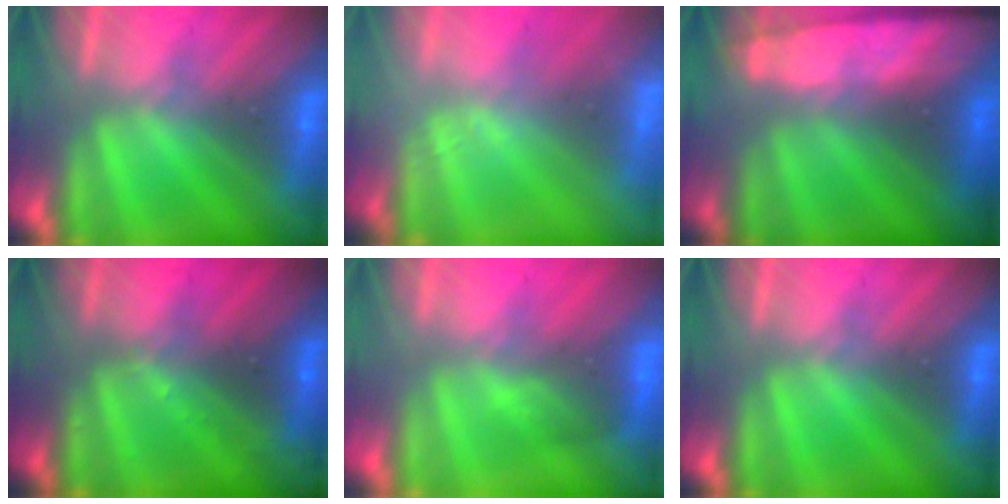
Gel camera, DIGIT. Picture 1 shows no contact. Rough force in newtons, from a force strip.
{"total": 2.4}
{"total": 8.9}
{"total": 2.6}
{"total": 3.0}
{"total": 0.0}